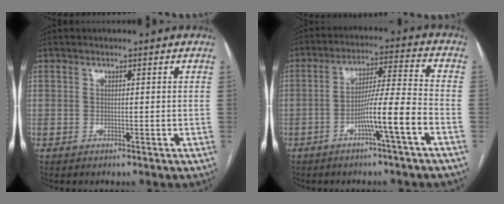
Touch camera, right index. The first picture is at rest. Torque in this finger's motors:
{"motor_torque": [1.43, -0.70, 0.63, 0.17]}